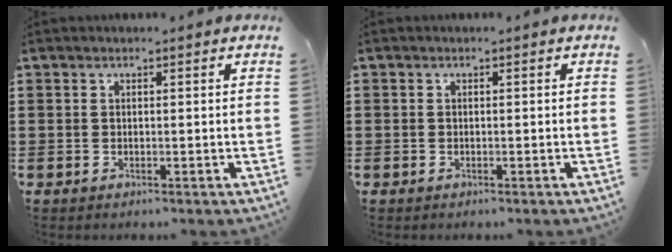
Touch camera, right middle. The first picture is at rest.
{"total": 0.6, "force": [-0.3, 0.5, 0.1], "torque": [-0.002, 0.003, -0.006]}